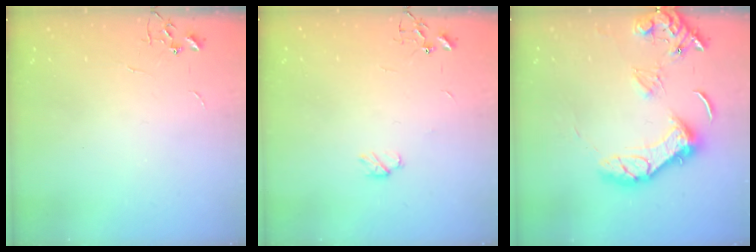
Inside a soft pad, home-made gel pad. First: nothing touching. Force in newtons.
{"total": 4.6, "press": 4.6, "slide": 0.7}
{"total": 15.4, "press": 15.3, "slide": 1.4}